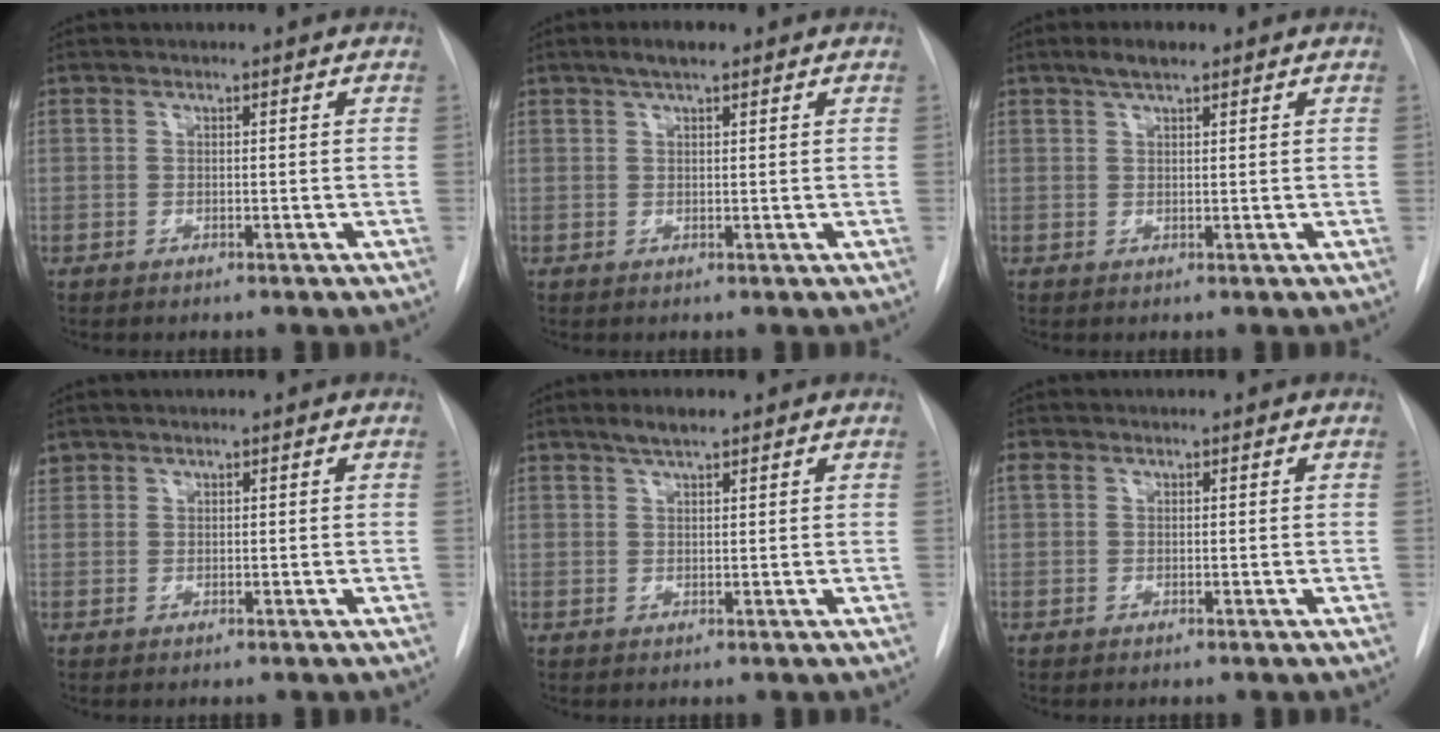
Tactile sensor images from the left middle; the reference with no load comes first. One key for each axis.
{"total": 3.0, "fx": 2.0, "fy": 0.8, "fz": 2.1, "tx": -0.041, "ty": 0.008, "tz": 0.034}
{"total": 2.8, "fx": 2.0, "fy": 0.8, "fz": 1.8, "tx": -0.038, "ty": 0.007, "tz": 0.036}
{"total": 1.3, "fx": 0.9, "fy": 0.9, "fz": 0.0, "tx": 0.004, "ty": 0.014, "tz": 0.017}
{"total": 2.7, "fx": 2.0, "fy": 0.5, "fz": 1.7, "tx": -0.036, "ty": 0.005, "tz": 0.036}
{"total": 1.0, "fx": 0.4, "fy": 0.7, "fz": 0.5, "tx": -0.014, "ty": 0.014, "tz": 0.008}